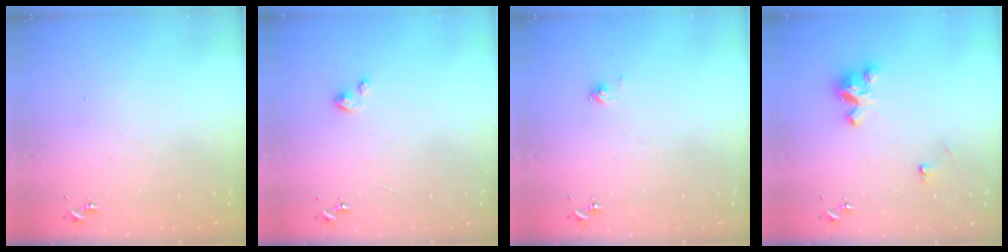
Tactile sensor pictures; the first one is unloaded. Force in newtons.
{"total": 2.1, "press": 2.1, "slide": 0.1}
{"total": 2.1, "press": 2.1, "slide": 0.2}
{"total": 8.8, "press": 8.8, "slide": 0.1}